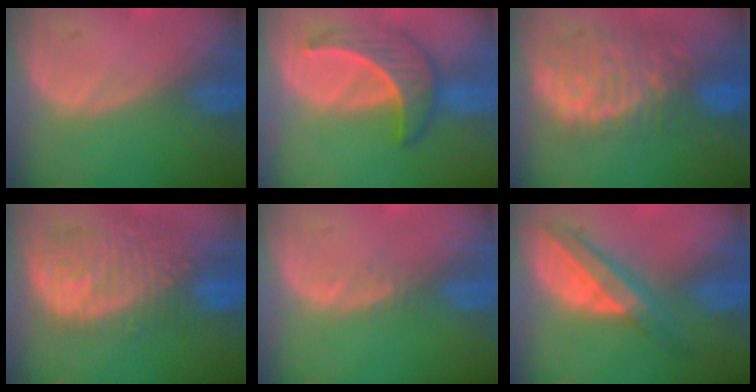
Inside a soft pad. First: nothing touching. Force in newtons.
{"total": 6.7, "press": 6.1, "slide": 2.6}
{"total": 11.2, "press": 9.6, "slide": 5.9}
{"total": 12.4, "press": 10.8, "slide": 6.0}
{"total": 0.7, "press": 0.7, "slide": 0.1}
{"total": 5.7, "press": 5.6, "slide": 1.4}